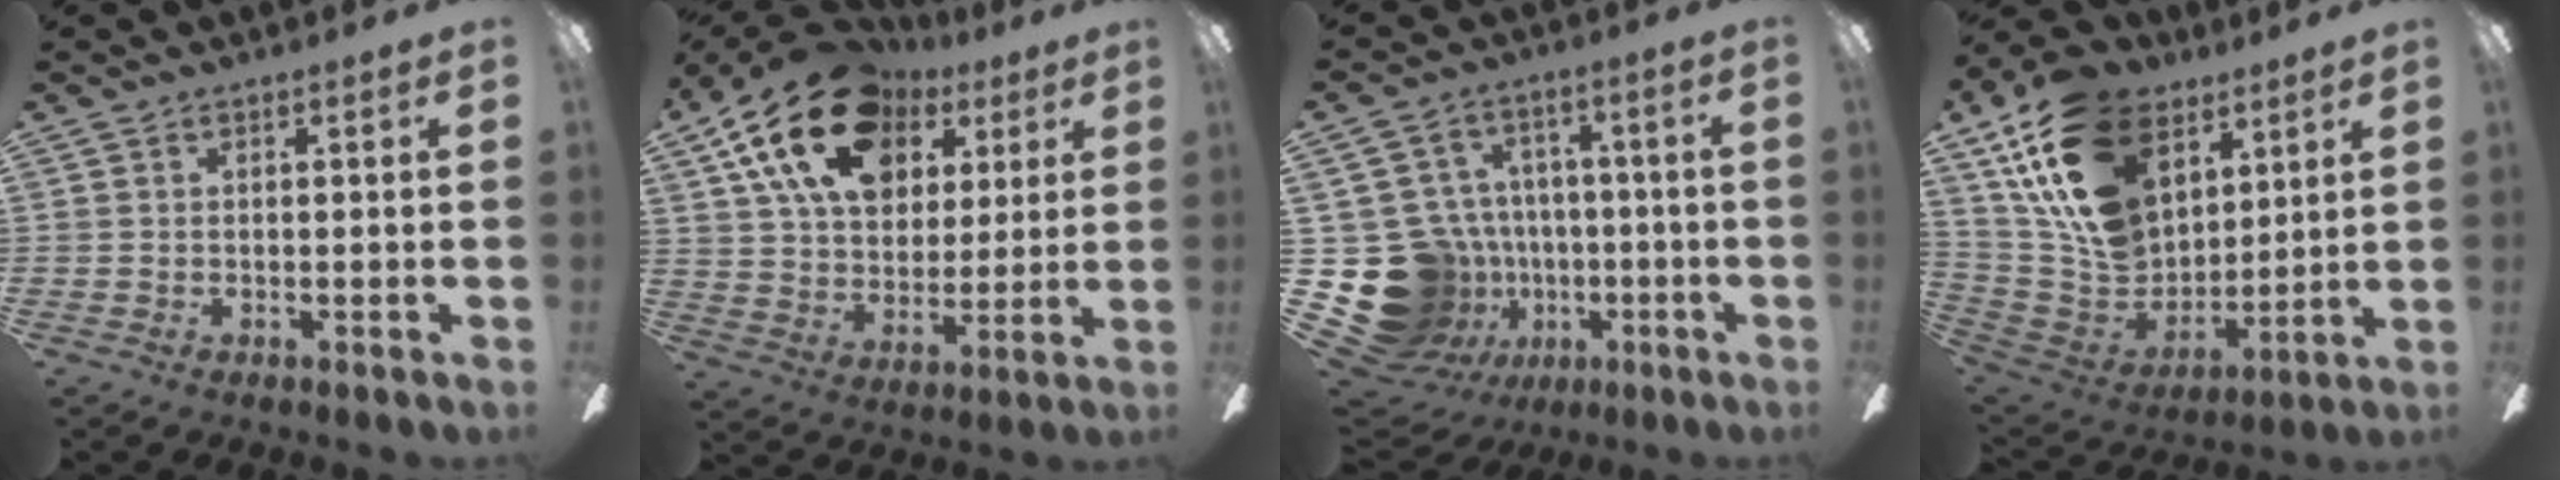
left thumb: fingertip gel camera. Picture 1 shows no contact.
{"total": 22.1, "force": [11.6, 14.2, 12.3], "torque": [-0.215, -0.036, 0.209]}
{"total": 19.5, "force": [-4.4, 17.5, 7.4], "torque": [-0.164, 0.020, -0.029]}
{"total": 22.8, "force": [11.8, 15.2, 12.3], "torque": [-0.250, -0.047, 0.220]}